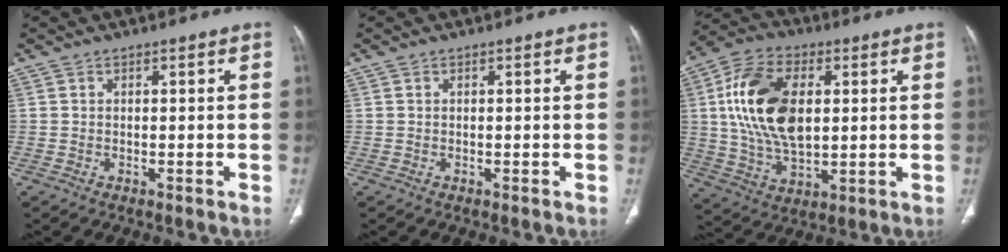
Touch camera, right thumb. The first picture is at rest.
{"total": 0.0}
{"total": 17.8, "force": [3.0, 10.3, 14.2], "torque": [-0.257, 0.001, 0.057]}